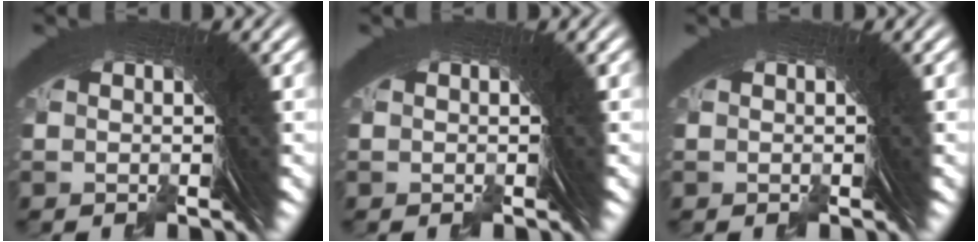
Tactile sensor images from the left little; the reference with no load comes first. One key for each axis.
{"total": 0.0}
{"total": 0.0}